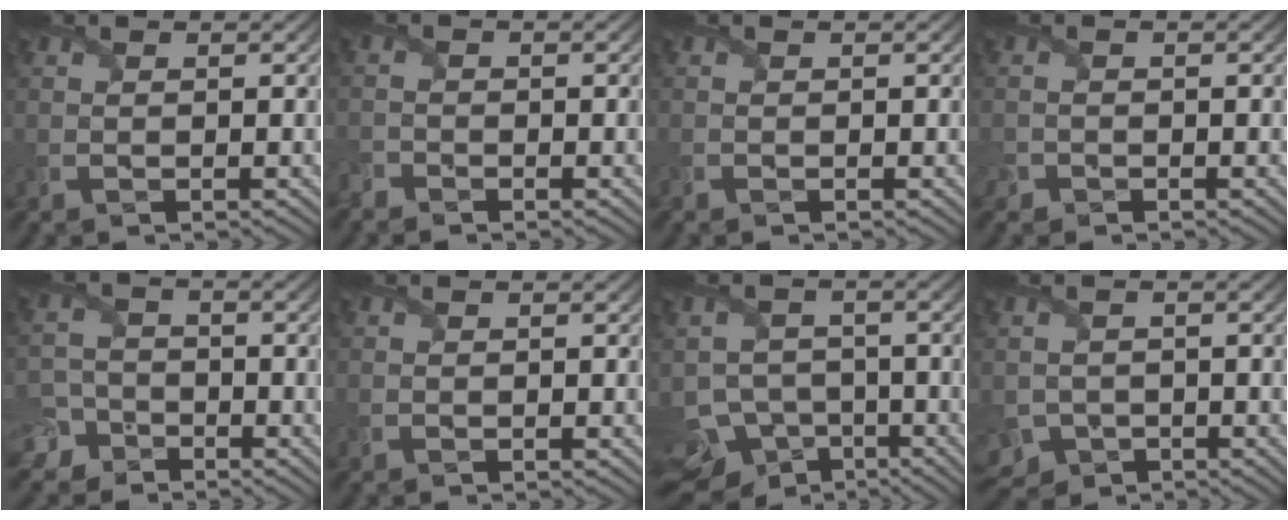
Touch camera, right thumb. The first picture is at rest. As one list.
[{"total": 1.3, "force": [-1.3, 0.4, 0.1], "torque": [-0.007, -0.003, -0.036]}, {"total": 0.0}, {"total": 1.2, "force": [-0.8, 0.9, 0.0], "torque": [0.002, -0.001, -0.018]}, {"total": 5.8, "force": [-4.1, 3.9, 1.2], "torque": [-0.015, -0.009, -0.088]}, {"total": 0.0}, {"total": 8.7, "force": [-5.8, 6.0, 2.3], "torque": [-0.056, -0.011, -0.084]}, {"total": 4.5, "force": [-2.3, 3.5, 1.7], "torque": [-0.047, -0.026, -0.037]}]